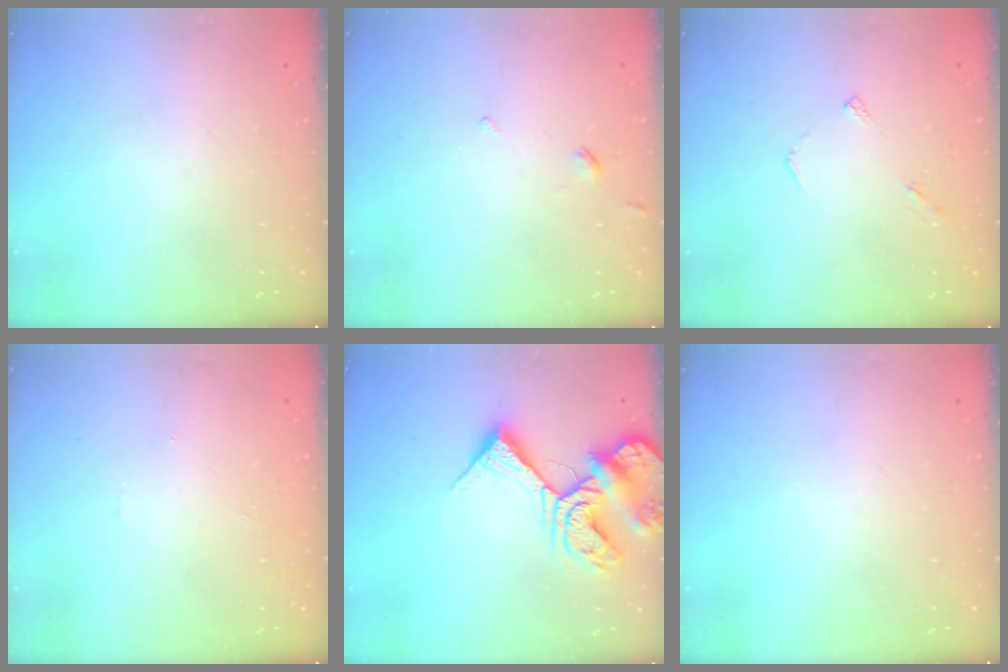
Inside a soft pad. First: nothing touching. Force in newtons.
{"total": 1.8, "press": 1.7, "slide": 0.5}
{"total": 3.3, "press": 3.3, "slide": 0.3}
{"total": 0.0}
{"total": 13.3, "press": 13.2, "slide": 1.5}
{"total": 0.0}